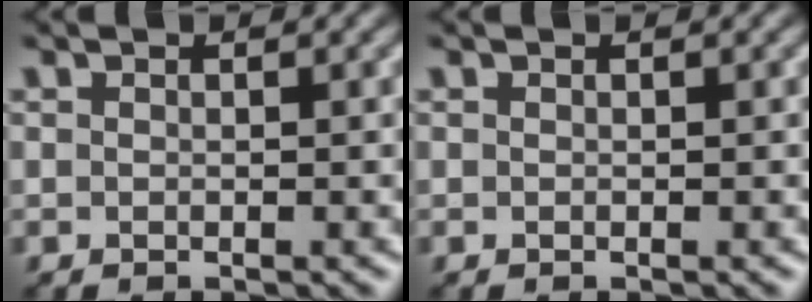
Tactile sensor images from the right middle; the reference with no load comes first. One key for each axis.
{"total": 0.0}